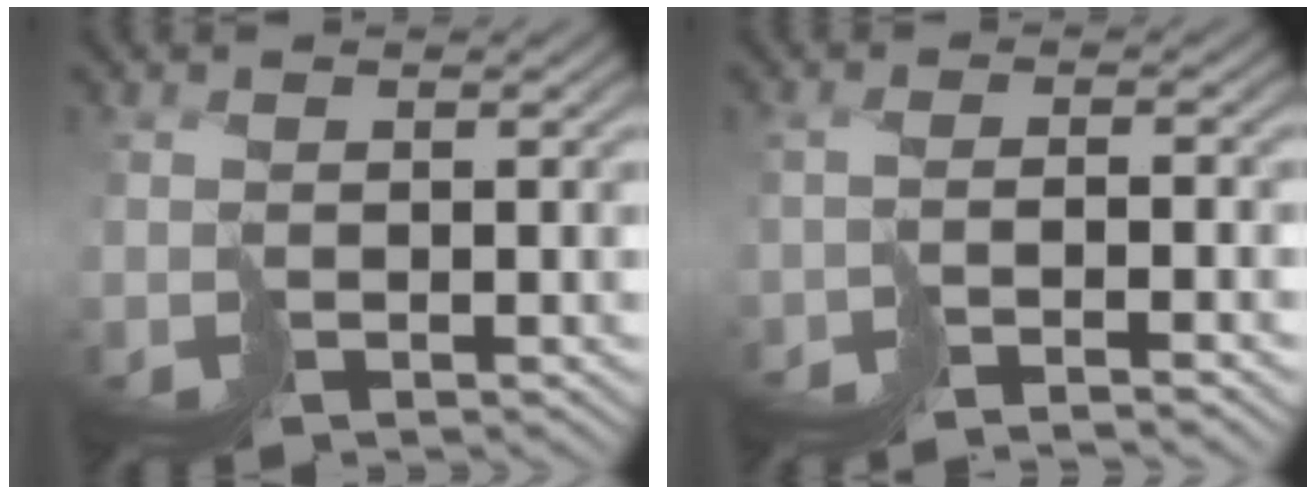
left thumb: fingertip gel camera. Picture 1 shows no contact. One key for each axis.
{"total": 3.9, "fx": -3.1, "fy": -0.4, "fz": 2.2, "tx": -0.031, "ty": -0.004, "tz": -0.055}